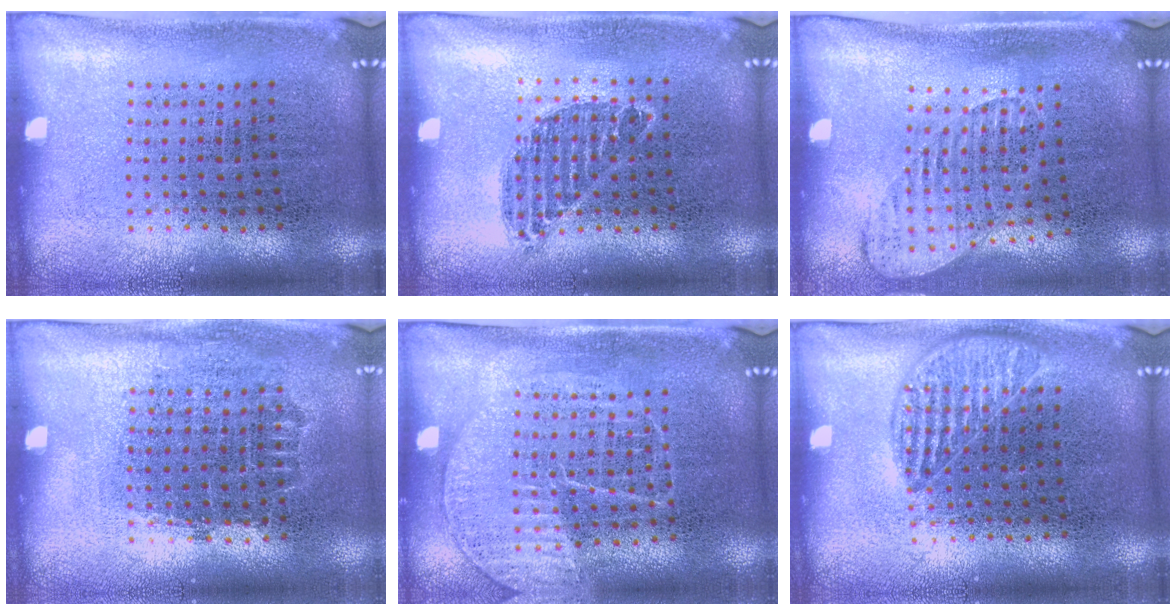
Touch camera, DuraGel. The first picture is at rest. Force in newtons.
{"total": 0.7, "press": 0.7, "slide": 0.2}
{"total": 1.4, "press": 1.1, "slide": 0.8}
{"total": 0.8, "press": 0.8, "slide": 0.3}
{"total": 1.3, "press": 1.3, "slide": 0.2}
{"total": 1.0, "press": 0.9, "slide": 0.4}